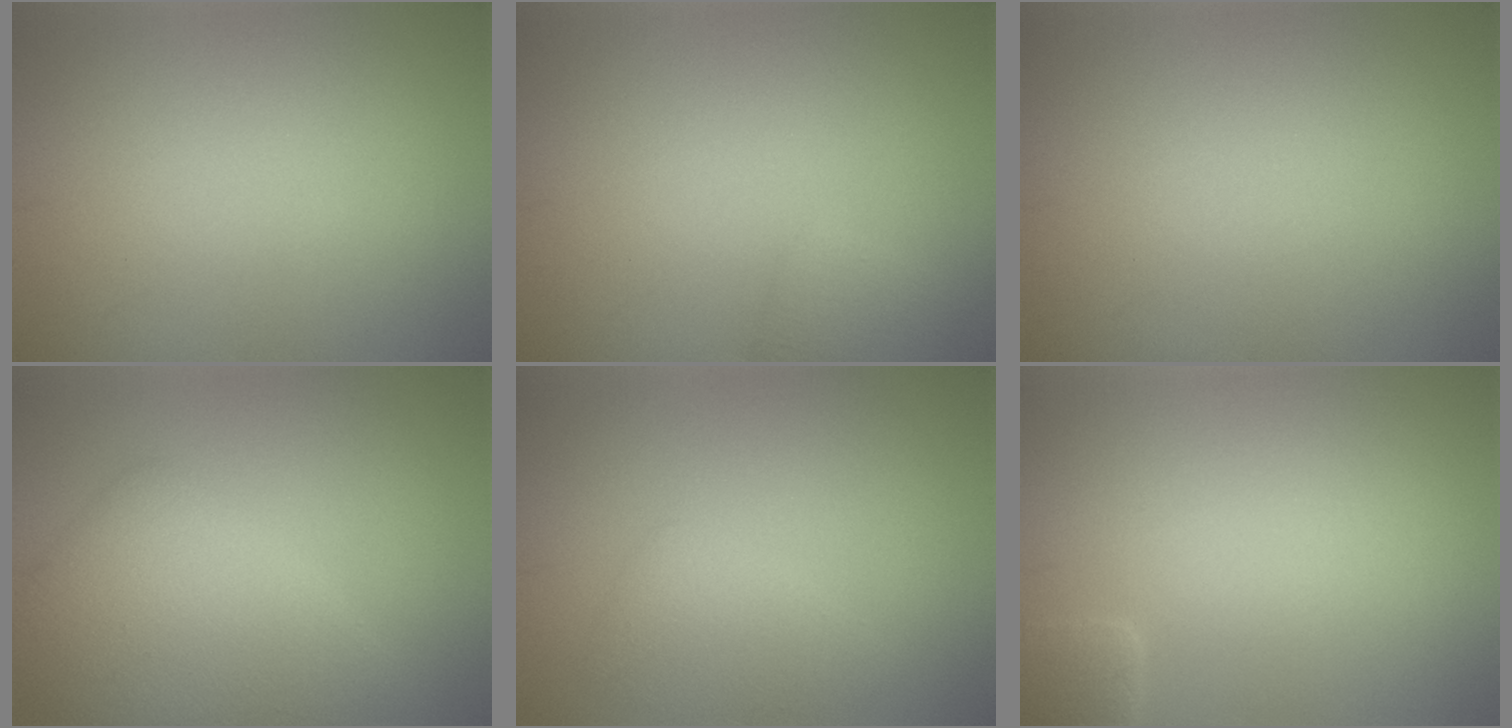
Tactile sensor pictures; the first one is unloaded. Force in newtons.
{"total": 1.4, "press": 1.4, "slide": 0.1}
{"total": 0.0}
{"total": 6.1, "press": 6.1, "slide": 0.1}
{"total": 2.4, "press": 2.4, "slide": 0.1}
{"total": 2.0, "press": 2.0, "slide": 0.3}